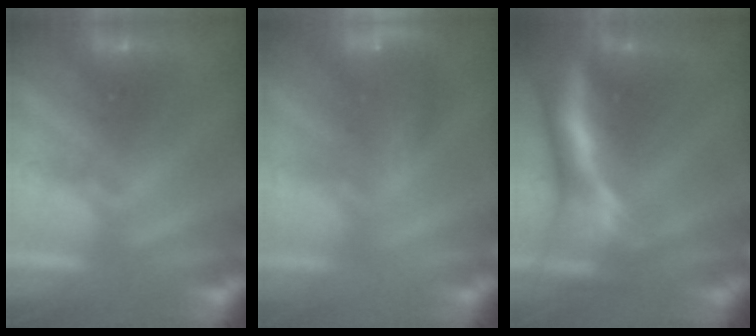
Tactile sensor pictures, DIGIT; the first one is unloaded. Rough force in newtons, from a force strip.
{"total": 7.4}
{"total": 7.6}